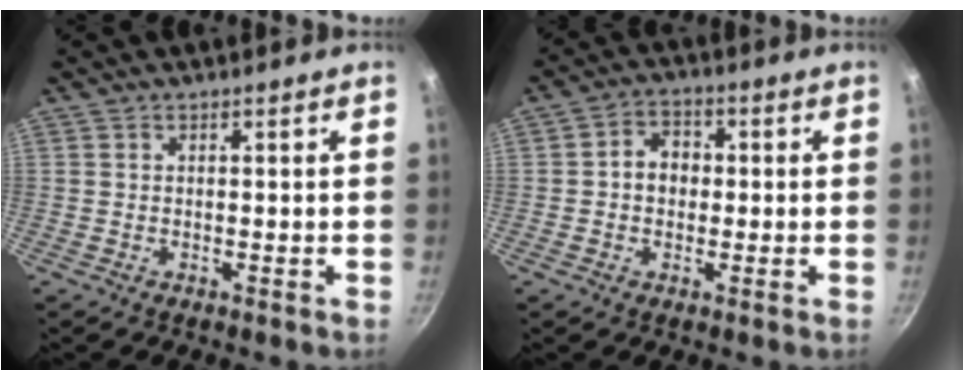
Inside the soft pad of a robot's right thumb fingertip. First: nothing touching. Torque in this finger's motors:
{"motor_torque": [-0.68, 0.41, -0.01, 0.21, 0.06]}